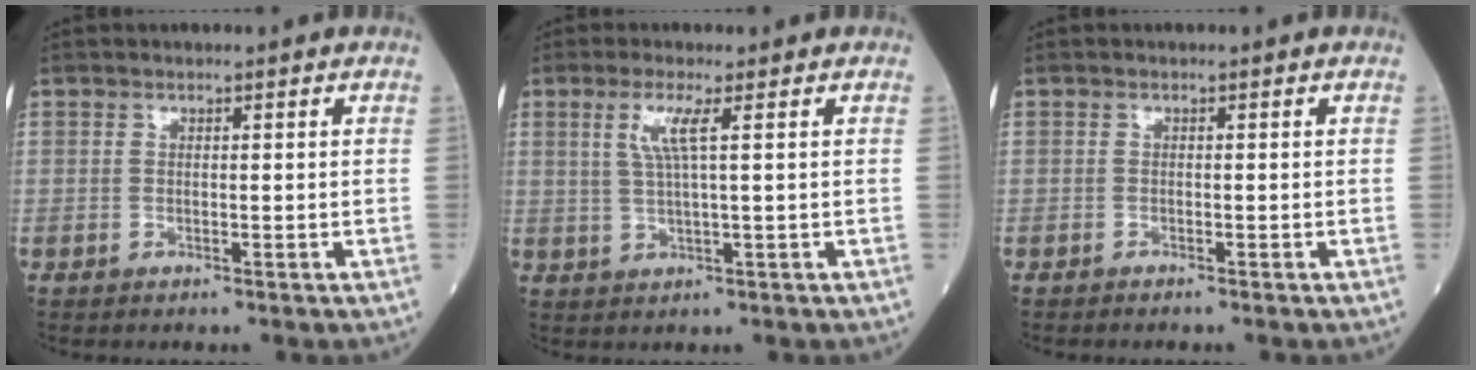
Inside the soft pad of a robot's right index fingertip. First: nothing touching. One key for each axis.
{"total": 4.0, "fx": 1.4, "fy": -0.3, "fz": 3.7, "tx": -0.080, "ty": 0.001, "tz": 0.028}
{"total": 0.7, "fx": -0.6, "fy": 0.0, "fz": 0.3, "tx": -0.009, "ty": -0.004, "tz": -0.008}